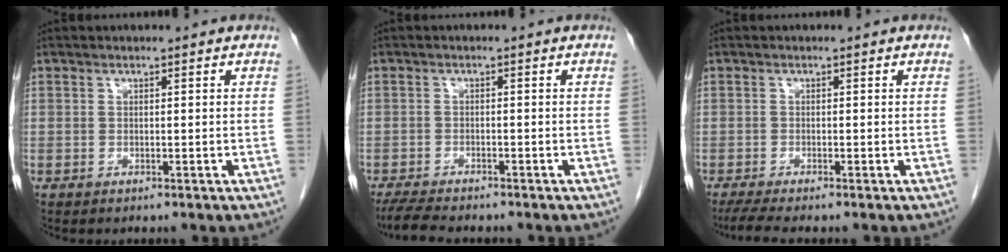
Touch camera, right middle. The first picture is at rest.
{"total": 5.0, "force": [-4.5, 0.6, 2.2], "torque": [-0.040, -0.018, -0.077]}
{"total": 3.3, "force": [-2.6, -0.3, 1.9], "torque": [-0.039, -0.011, -0.050]}